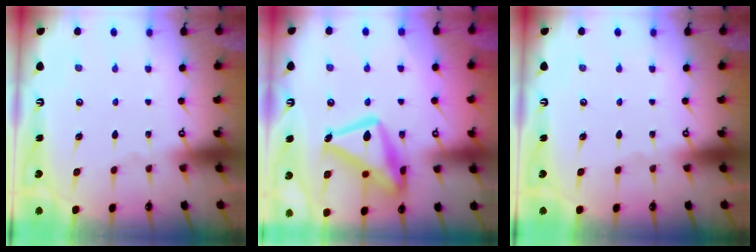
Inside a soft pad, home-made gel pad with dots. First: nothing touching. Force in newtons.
{"total": 19.6, "press": 19.5, "slide": 1.5}
{"total": 0.0}